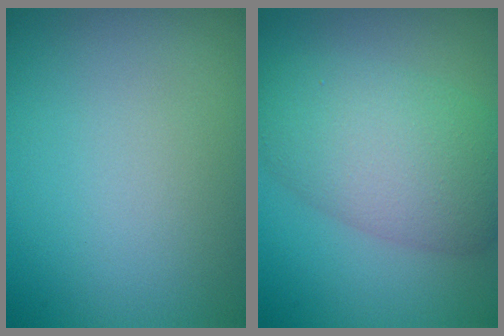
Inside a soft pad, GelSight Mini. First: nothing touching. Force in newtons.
{"total": 7.5, "press": 7.5, "slide": 0.4}